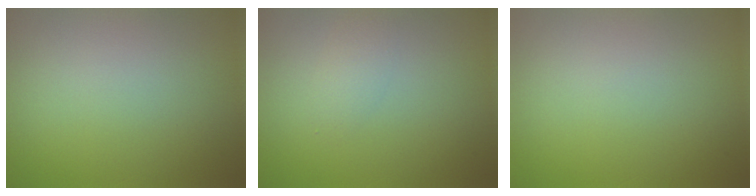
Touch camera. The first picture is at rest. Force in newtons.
{"total": 1.5, "press": 1.5, "slide": 0.1}
{"total": 0.0}